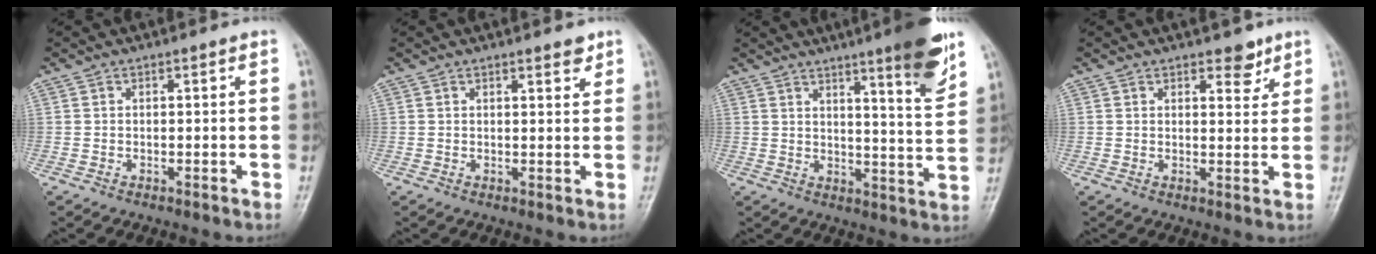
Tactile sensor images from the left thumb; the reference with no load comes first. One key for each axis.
{"total": 2.4, "fx": 1.8, "fy": 0.8, "fz": 1.4, "tx": -0.012, "ty": -0.011, "tz": 0.024}
{"total": 14.6, "fx": 9.0, "fy": 1.1, "fz": 11.4, "tx": -0.145, "ty": -0.056, "tz": 0.131}
{"total": 3.8, "fx": 2.6, "fy": 1.9, "fz": 2.0, "tx": -0.006, "ty": -0.016, "tz": 0.036}